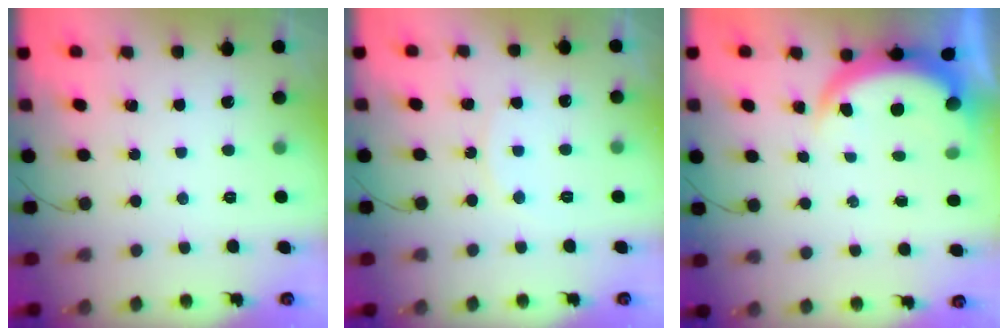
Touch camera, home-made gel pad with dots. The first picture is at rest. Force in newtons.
{"total": 4.4, "press": 4.4, "slide": 0.5}
{"total": 6.5, "press": 6.4, "slide": 0.6}